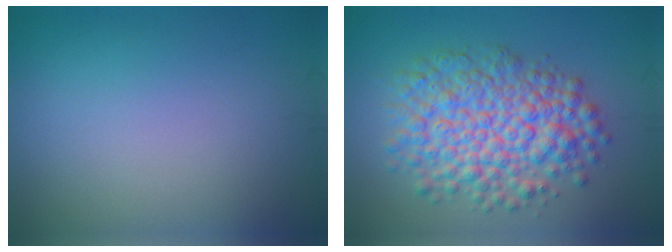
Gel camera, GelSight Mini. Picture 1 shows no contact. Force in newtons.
{"total": 7.9, "press": 7.9, "slide": 0.2}